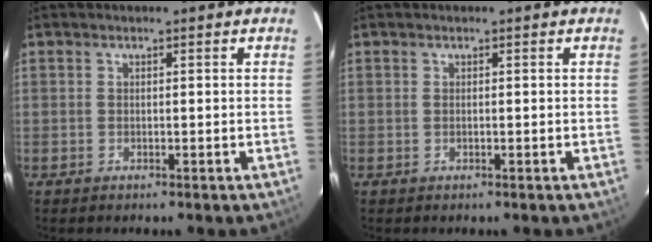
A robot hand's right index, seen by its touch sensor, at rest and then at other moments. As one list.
[{"total": 0.0}]